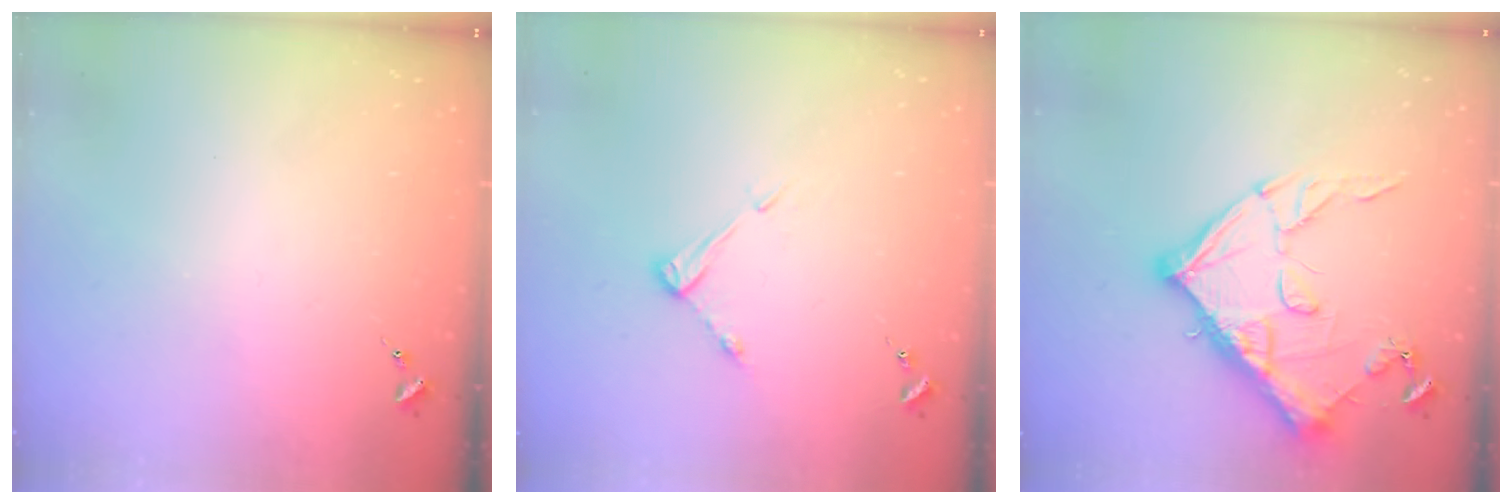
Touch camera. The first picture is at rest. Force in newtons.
{"total": 5.2, "press": 5.1, "slide": 0.3}
{"total": 15.4, "press": 15.4, "slide": 0.9}